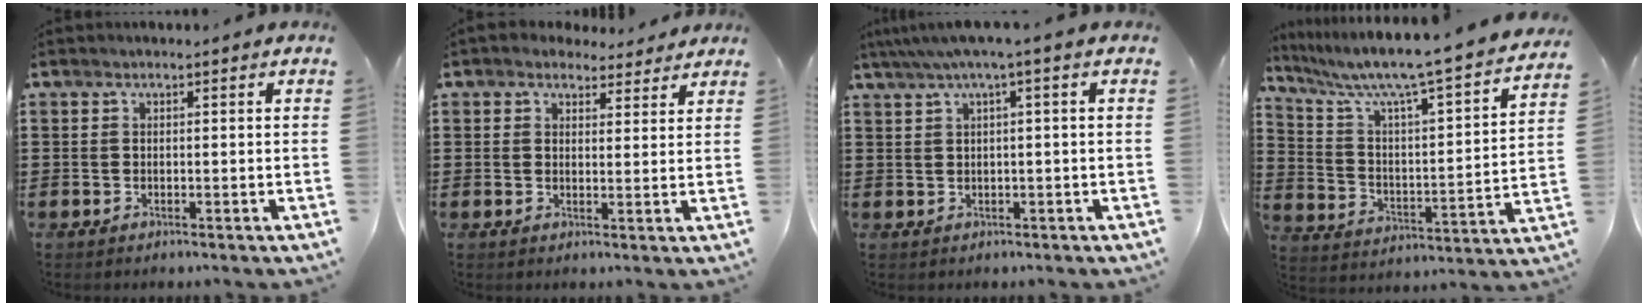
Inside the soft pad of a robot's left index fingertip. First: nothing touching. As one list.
[{"total": 3.0, "force": [2.6, 1.4, 0.5], "torque": [-0.010, -0.005, 0.048]}, {"total": 2.5, "force": [0.3, -0.2, 2.5], "torque": [-0.046, -0.003, 0.001]}, {"total": 7.4, "force": [6.3, 0.0, 3.8], "torque": [-0.104, -0.056, 0.095]}]